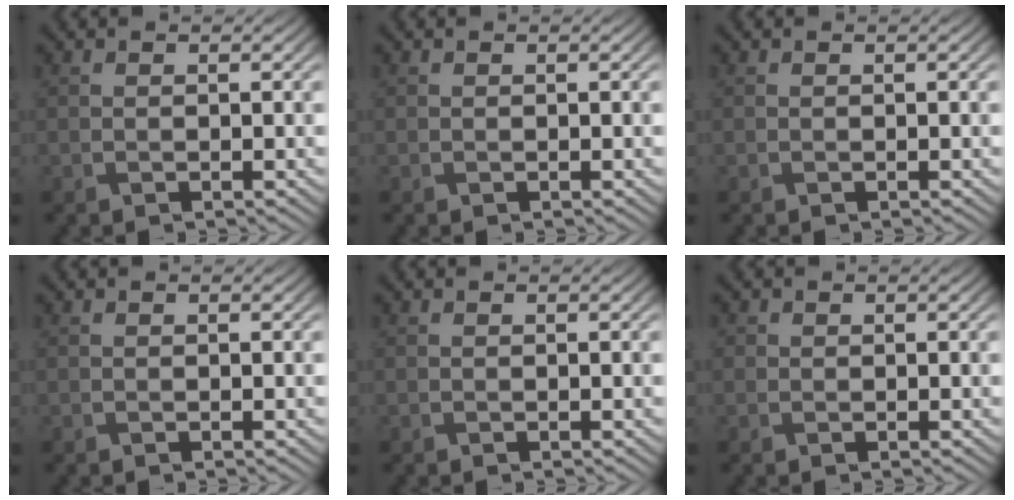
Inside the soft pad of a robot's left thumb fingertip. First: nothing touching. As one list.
[{"total": 0.0}, {"total": 0.0}, {"total": 0.0}, {"total": 0.0}, {"total": 0.7, "force": [0.1, 0.7, 0.1], "torque": [0.002, -0.002, -0.001]}]